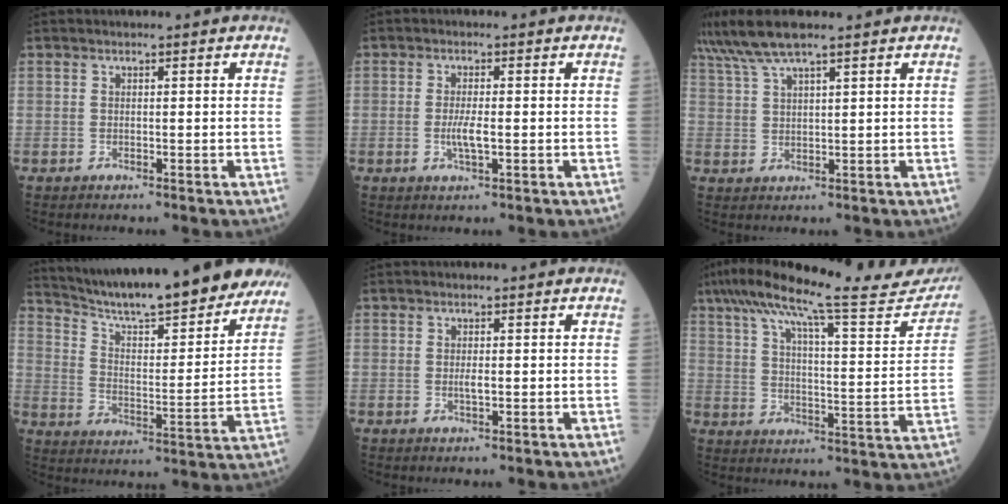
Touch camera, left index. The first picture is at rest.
{"total": 2.9, "force": [-1.1, 0.5, 2.7], "torque": [-0.059, -0.009, -0.021]}
{"total": 6.3, "force": [5.0, 0.0, 3.7], "torque": [-0.080, 0.024, 0.097]}
{"total": 22.6, "force": [20.0, 2.1, 10.3], "torque": [-0.164, -0.033, 0.283]}
{"total": 1.1, "force": [-0.7, 0.2, 0.8], "torque": [-0.019, -0.008, -0.011]}
{"total": 24.0, "force": [21.1, 2.4, 11.2], "torque": [-0.182, -0.023, 0.278]}